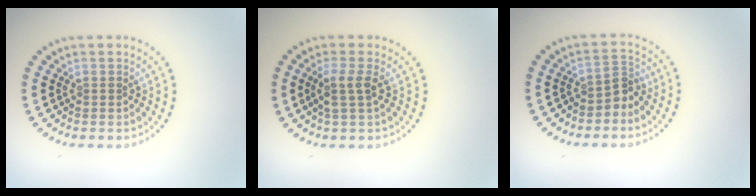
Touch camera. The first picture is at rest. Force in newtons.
{"total": 2.1, "press": 1.7, "slide": 1.2}
{"total": 2.1, "press": 1.6, "slide": 1.5}